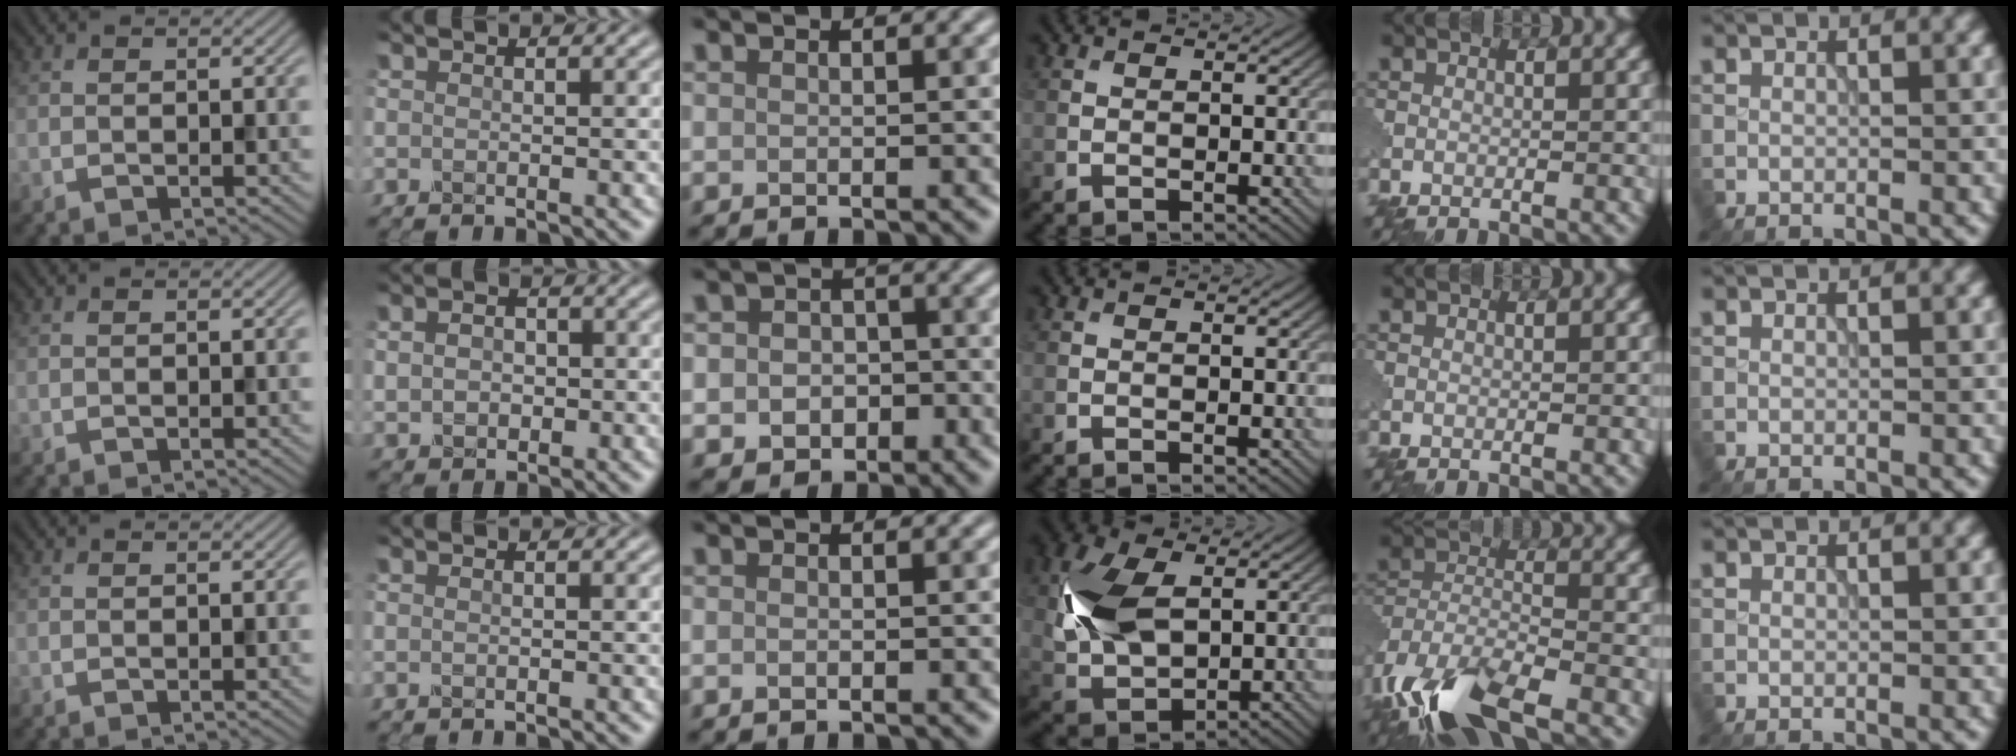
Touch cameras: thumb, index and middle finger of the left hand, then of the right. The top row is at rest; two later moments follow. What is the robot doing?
{"motion": "extract", "object": "pin"}